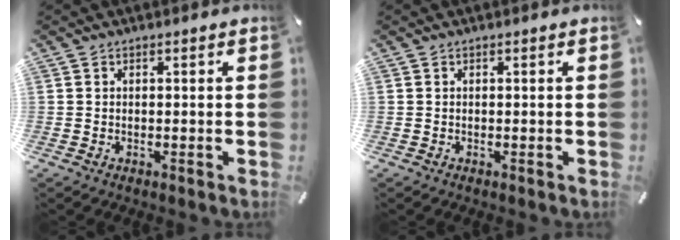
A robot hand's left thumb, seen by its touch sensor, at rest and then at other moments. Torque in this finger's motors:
{"motor_torque": [-0.07, -0.06, 0.03, -0.04, 0.00]}